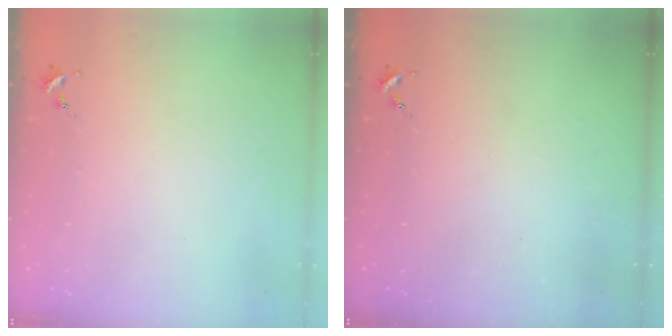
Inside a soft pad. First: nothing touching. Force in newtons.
{"total": 0.0}